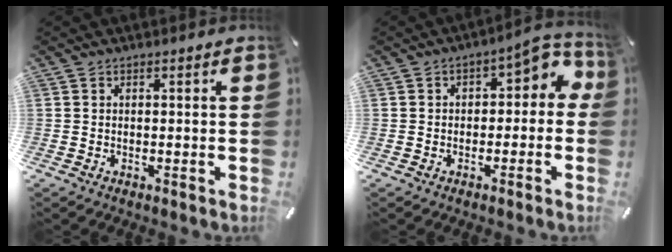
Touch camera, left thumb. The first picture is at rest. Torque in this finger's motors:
{"motor_torque": [-0.05, 0.17, 0.22, 0.37, 0.05]}